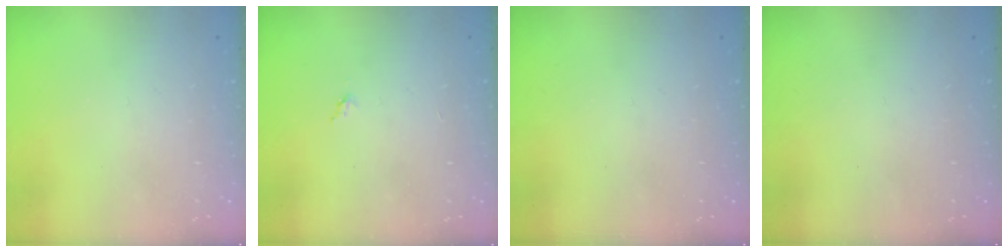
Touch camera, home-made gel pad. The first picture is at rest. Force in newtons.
{"total": 3.5, "press": 3.4, "slide": 0.4}
{"total": 0.0}
{"total": 0.0}